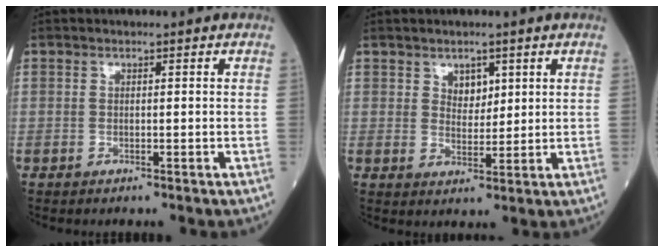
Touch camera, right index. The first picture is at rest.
{"total": 3.0, "force": [1.6, 1.9, 1.7], "torque": [-0.024, 0.000, 0.030]}